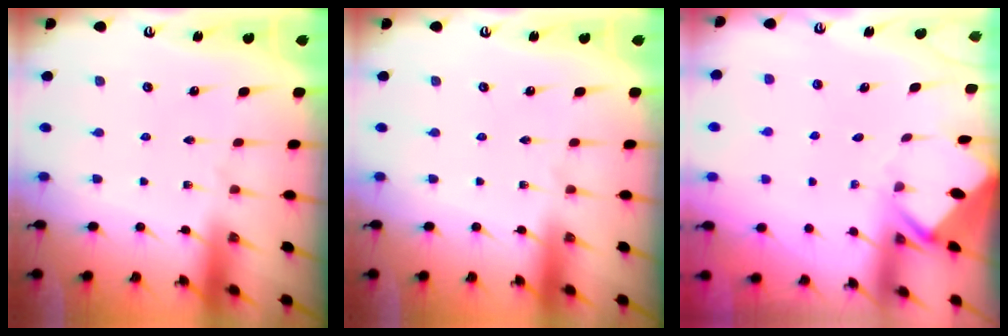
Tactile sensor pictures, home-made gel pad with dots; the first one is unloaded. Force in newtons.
{"total": 0.0}
{"total": 2.9, "press": 2.9, "slide": 0.2}